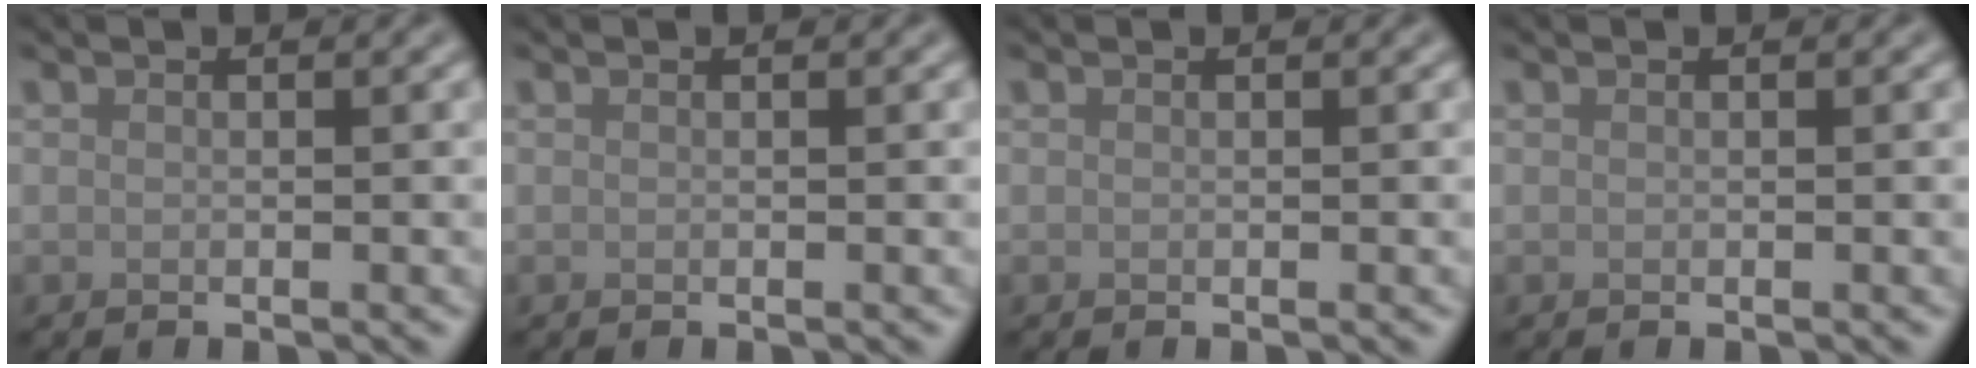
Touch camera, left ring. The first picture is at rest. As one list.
[{"total": 0.0}, {"total": 0.0}, {"total": 0.0}]